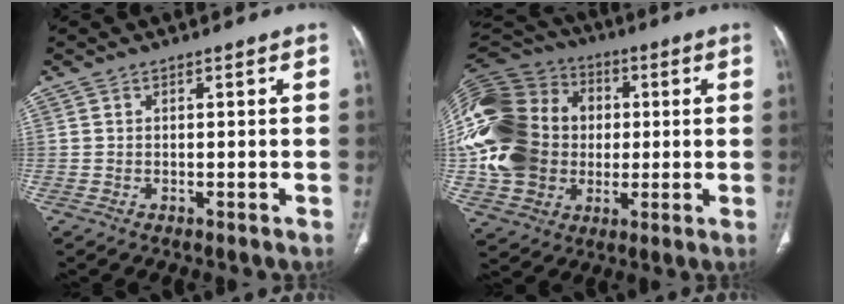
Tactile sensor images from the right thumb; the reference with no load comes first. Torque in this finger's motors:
{"motor_torque": [0.36, 0.37, 0.59, 0.47, 0.29]}